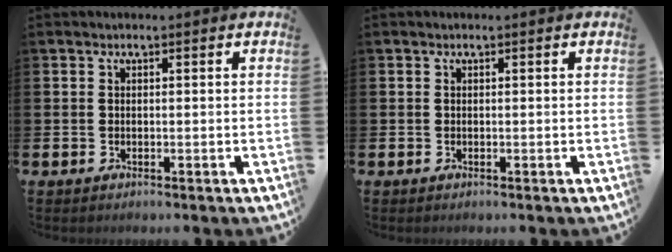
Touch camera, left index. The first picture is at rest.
{"total": 0.0}